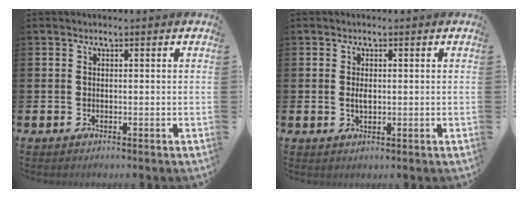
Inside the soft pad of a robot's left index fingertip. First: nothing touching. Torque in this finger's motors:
{"motor_torque": [0.49, 0.19, 0.06, 0.06]}